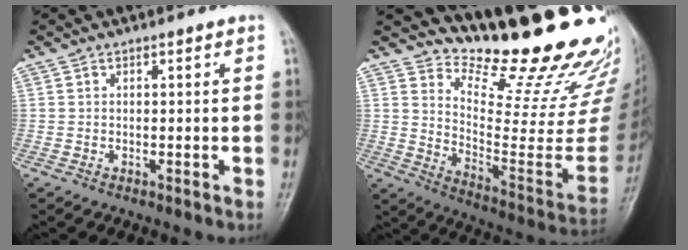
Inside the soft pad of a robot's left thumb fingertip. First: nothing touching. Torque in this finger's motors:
{"motor_torque": [1.81, -0.40, 1.32, -1.45, 0.01]}